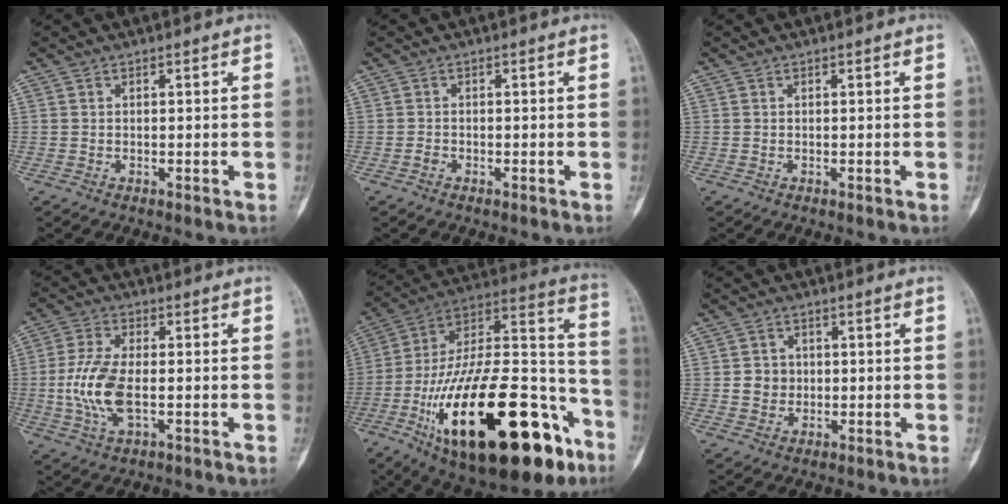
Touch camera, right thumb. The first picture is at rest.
{"total": 0.7, "force": [-0.5, 0.4, 0.3], "torque": [-0.006, 0.001, -0.014]}
{"total": 0.0}
{"total": 10.2, "force": [-1.3, 5.0, 8.9], "torque": [-0.195, 0.003, -0.025]}
{"total": 40.6, "force": [-17.7, 16.9, 32.4], "torque": [-0.507, 0.062, -0.277]}
{"total": 3.9, "force": [0.1, 3.6, 1.4], "torque": [-0.004, 0.006, 0.002]}